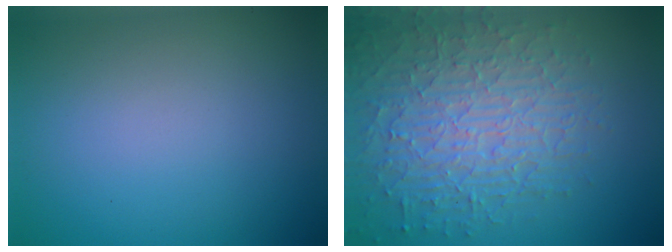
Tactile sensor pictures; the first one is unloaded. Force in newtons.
{"total": 7.3, "press": 5.3, "slide": 4.9}